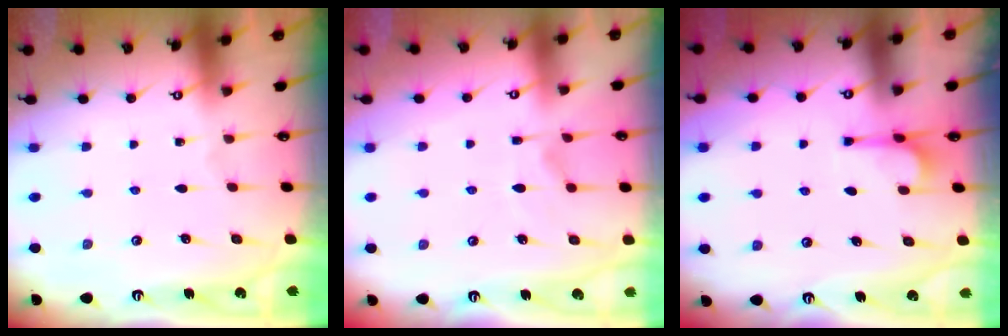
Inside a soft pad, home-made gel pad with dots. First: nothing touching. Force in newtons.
{"total": 3.5, "press": 3.3, "slide": 1.3}
{"total": 3.2, "press": 3.2, "slide": 0.7}